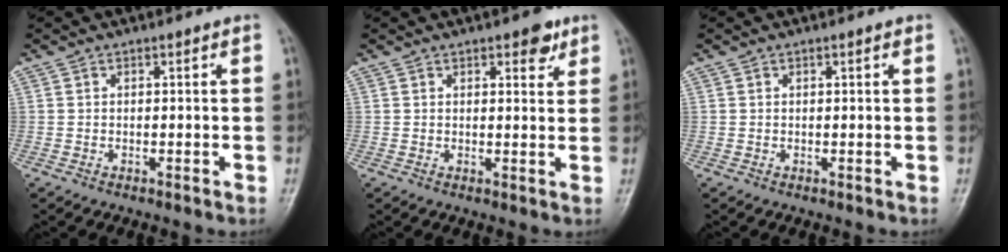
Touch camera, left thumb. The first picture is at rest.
{"total": 4.0, "force": [2.4, 1.8, 2.6], "torque": [-0.018, -0.009, 0.028]}
{"total": 0.7, "force": [0.3, 0.2, 0.6], "torque": [-0.009, 0.001, 0.004]}